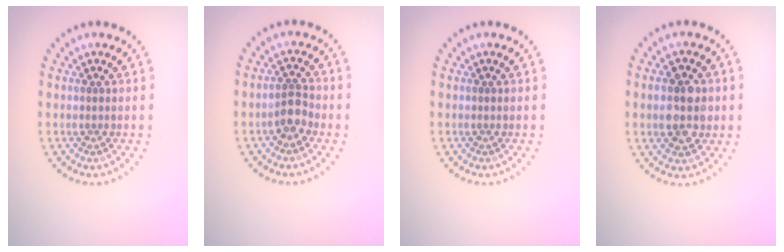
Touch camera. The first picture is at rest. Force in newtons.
{"total": 2.1, "press": 1.9, "slide": 1.0}
{"total": 0.0}
{"total": 4.5, "press": 4.5, "slide": 0.2}